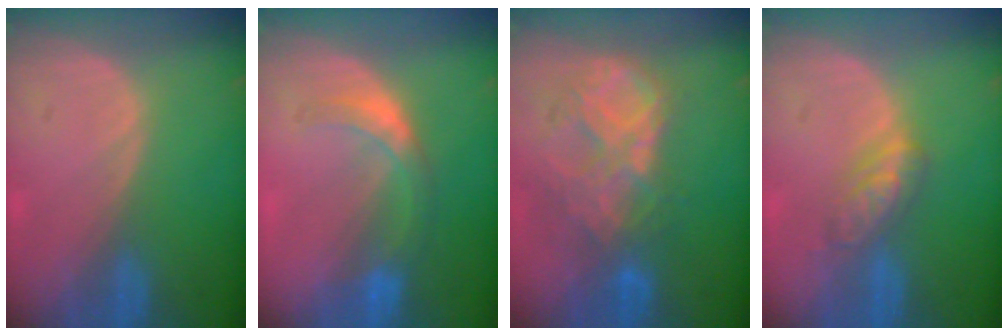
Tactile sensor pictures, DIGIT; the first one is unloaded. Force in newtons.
{"total": 5.8, "press": 5.1, "slide": 2.7}
{"total": 9.2, "press": 7.8, "slide": 4.9}
{"total": 4.6, "press": 4.5, "slide": 1.3}